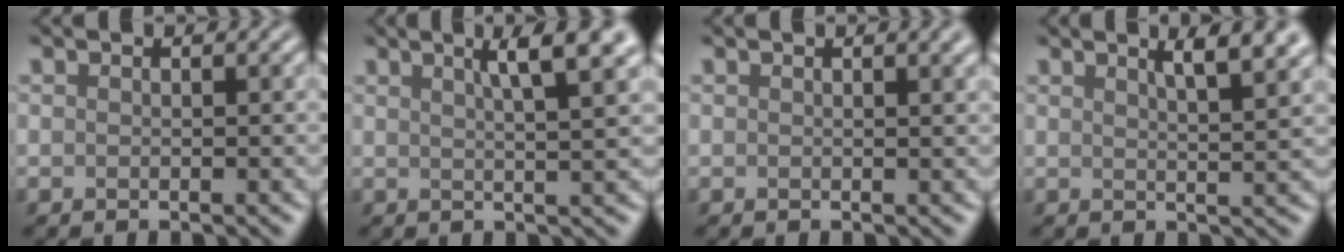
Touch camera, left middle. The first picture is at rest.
{"total": 5.3, "force": [2.8, 1.1, 4.4], "torque": [-0.043, 0.014, 0.031]}
{"total": 2.6, "force": [1.3, 1.0, 2.0], "torque": [-0.011, 0.003, 0.005]}
{"total": 5.5, "force": [3.3, 1.8, 4.0], "torque": [-0.024, 0.024, 0.022]}